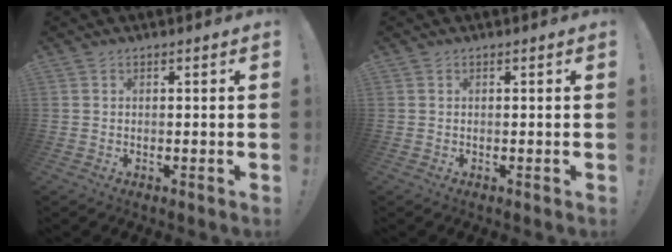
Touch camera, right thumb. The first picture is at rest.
{"total": 0.0}